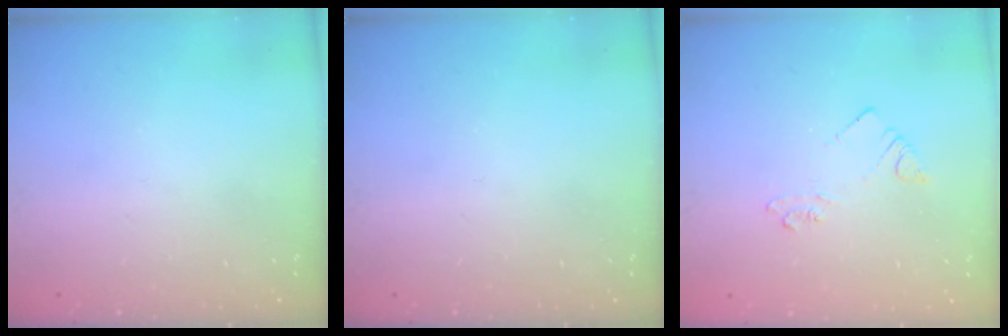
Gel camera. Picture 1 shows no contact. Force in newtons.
{"total": 0.0}
{"total": 3.6, "press": 3.6, "slide": 0.6}